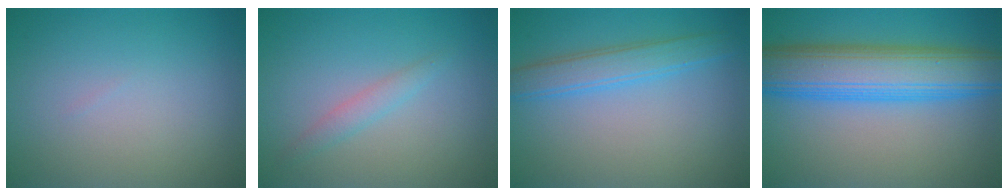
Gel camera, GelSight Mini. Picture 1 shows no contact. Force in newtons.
{"total": 1.4, "press": 1.4, "slide": 0.1}
{"total": 2.4, "press": 2.4, "slide": 0.2}
{"total": 9.6, "press": 9.6, "slide": 0.1}